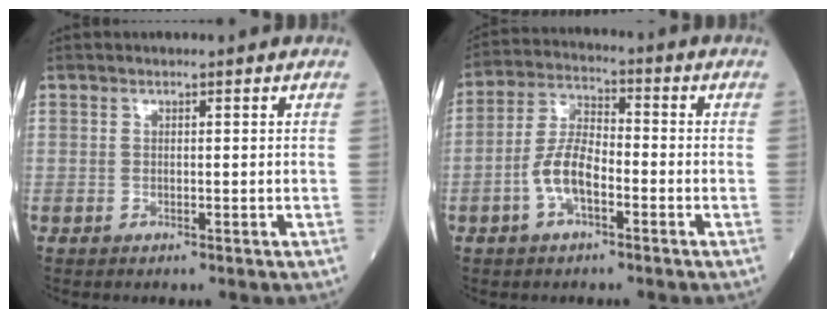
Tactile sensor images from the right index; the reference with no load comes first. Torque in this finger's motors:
{"motor_torque": [1.00, -0.44, 0.54, 0.16]}